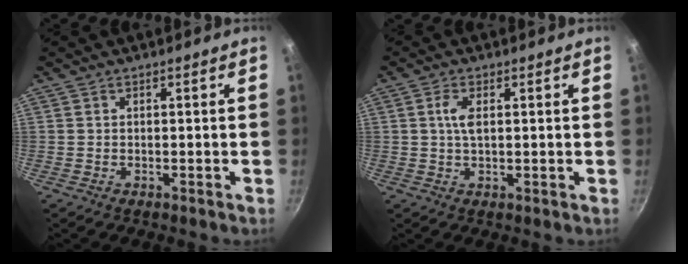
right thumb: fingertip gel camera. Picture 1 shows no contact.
{"total": 3.4, "force": [0.8, 1.4, 3.0], "torque": [-0.066, 0.004, 0.015]}